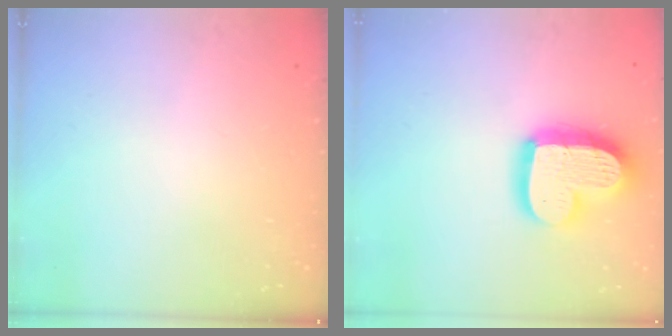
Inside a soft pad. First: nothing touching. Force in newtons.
{"total": 17.9, "press": 17.8, "slide": 1.7}